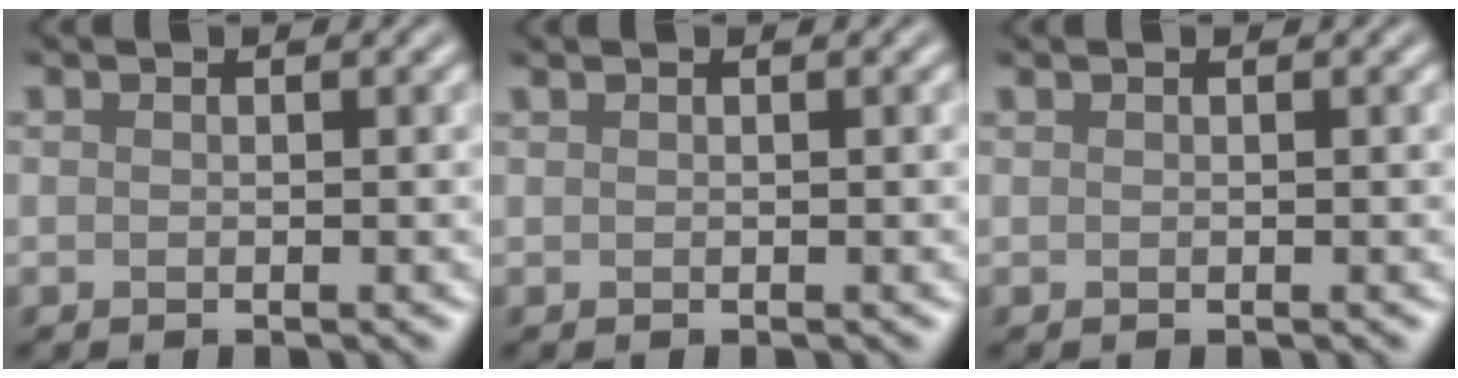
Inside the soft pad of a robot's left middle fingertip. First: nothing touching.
{"total": 0.9, "force": [0.7, 0.4, 0.5], "torque": [-0.008, 0.009, 0.015]}
{"total": 0.6, "force": [0.4, 0.3, 0.3], "torque": [-0.006, 0.006, 0.009]}